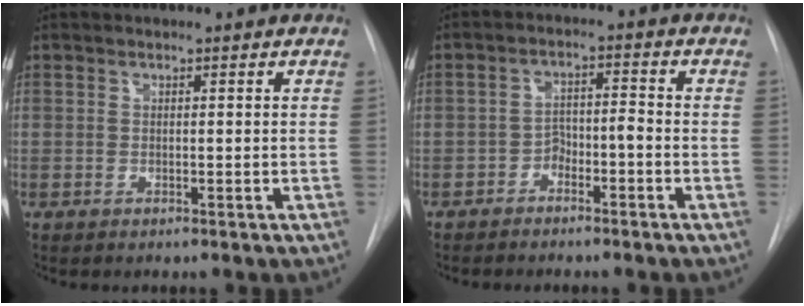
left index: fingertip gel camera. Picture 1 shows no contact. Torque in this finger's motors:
{"motor_torque": [-0.46, 0.25, -0.03, 0.00]}